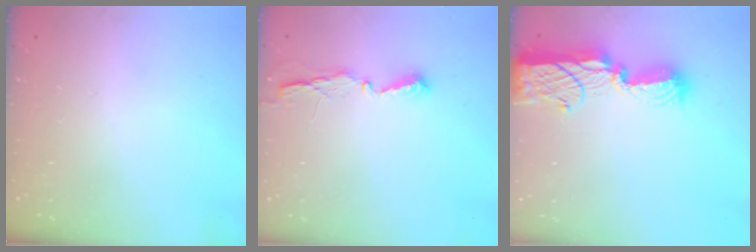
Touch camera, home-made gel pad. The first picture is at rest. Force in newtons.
{"total": 4.5, "press": 4.5, "slide": 0.4}
{"total": 14.4, "press": 14.3, "slide": 1.7}